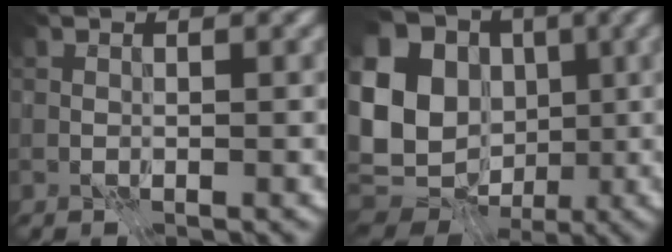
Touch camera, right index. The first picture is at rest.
{"total": 15.0, "force": [-0.4, 12.3, 8.6], "torque": [-0.196, 0.000, -0.004]}